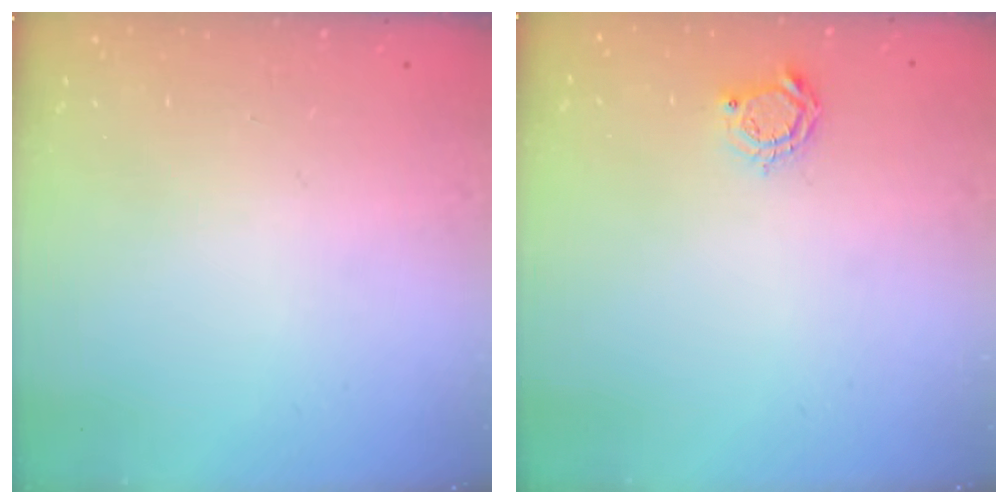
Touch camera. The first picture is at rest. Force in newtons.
{"total": 5.3, "press": 5.2, "slide": 0.7}